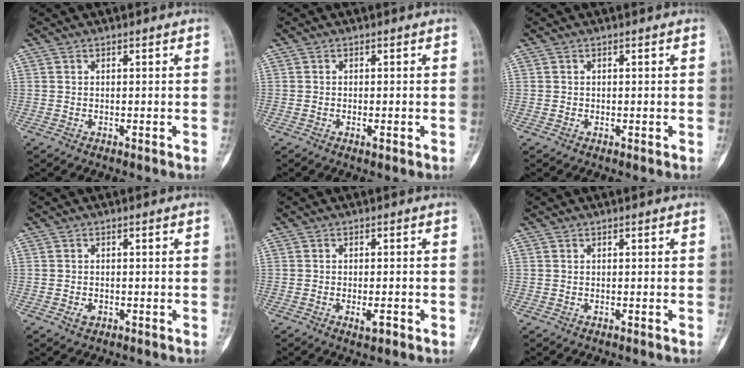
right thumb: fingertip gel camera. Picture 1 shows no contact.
{"total": 1.2, "force": [-0.5, 0.4, 1.1], "torque": [-0.013, -0.001, -0.007]}
{"total": 0.0}
{"total": 1.5, "force": [-0.5, 1.1, 0.8], "torque": [-0.009, 0.003, -0.007]}
{"total": 2.6, "force": [-1.1, 0.9, 2.2], "torque": [-0.032, 0.001, -0.017]}
{"total": 0.0}